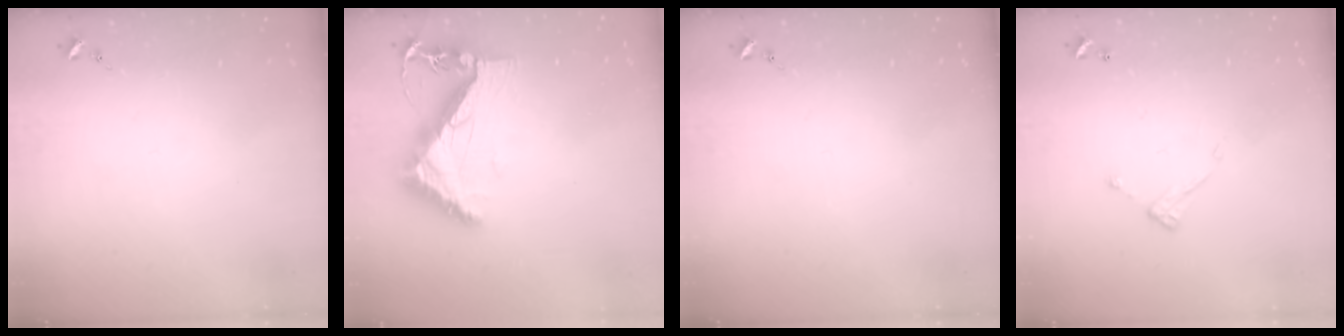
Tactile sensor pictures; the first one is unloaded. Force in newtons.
{"total": 9.0, "press": 8.9, "slide": 0.6}
{"total": 0.0}
{"total": 7.5, "press": 7.4, "slide": 0.4}